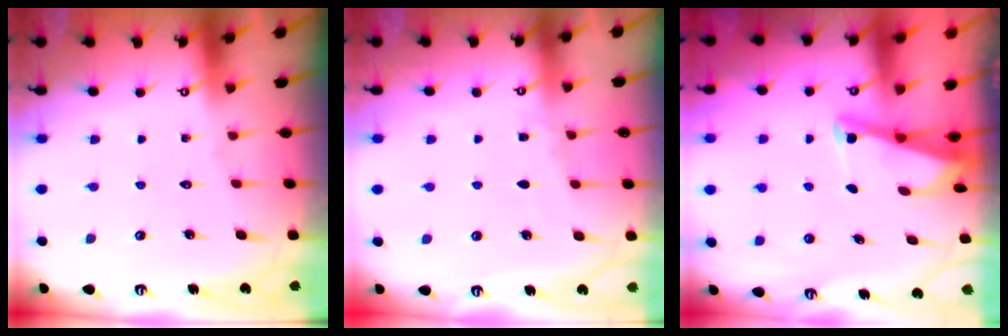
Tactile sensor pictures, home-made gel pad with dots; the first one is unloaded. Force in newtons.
{"total": 2.8, "press": 2.8, "slide": 0.4}
{"total": 2.7, "press": 2.6, "slide": 0.4}